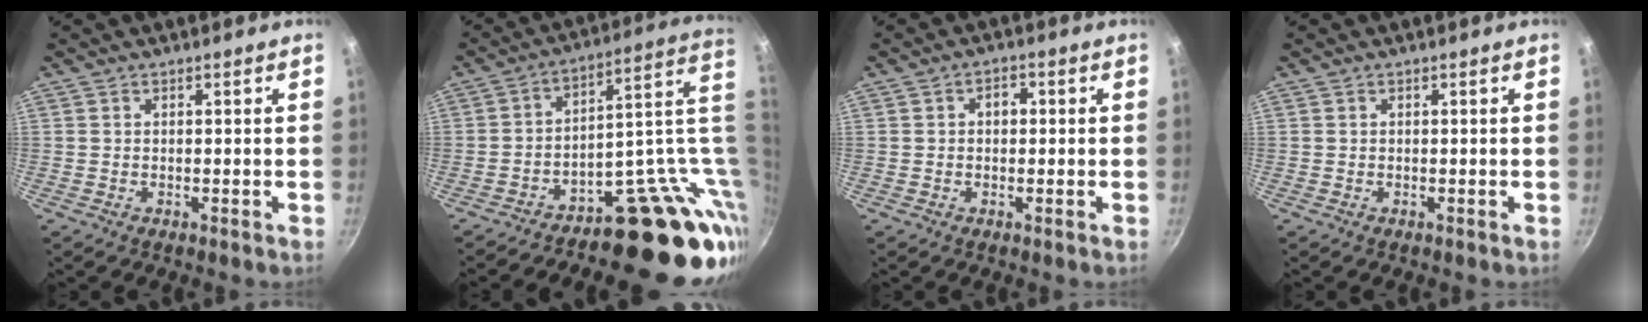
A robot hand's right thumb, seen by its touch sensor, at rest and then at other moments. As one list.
[{"total": 20.8, "force": [-2.3, 11.9, 16.9], "torque": [-0.141, 0.037, -0.027]}, {"total": 2.7, "force": [0.3, 1.9, 1.9], "torque": [-0.020, 0.008, 0.002]}, {"total": 0.0}]